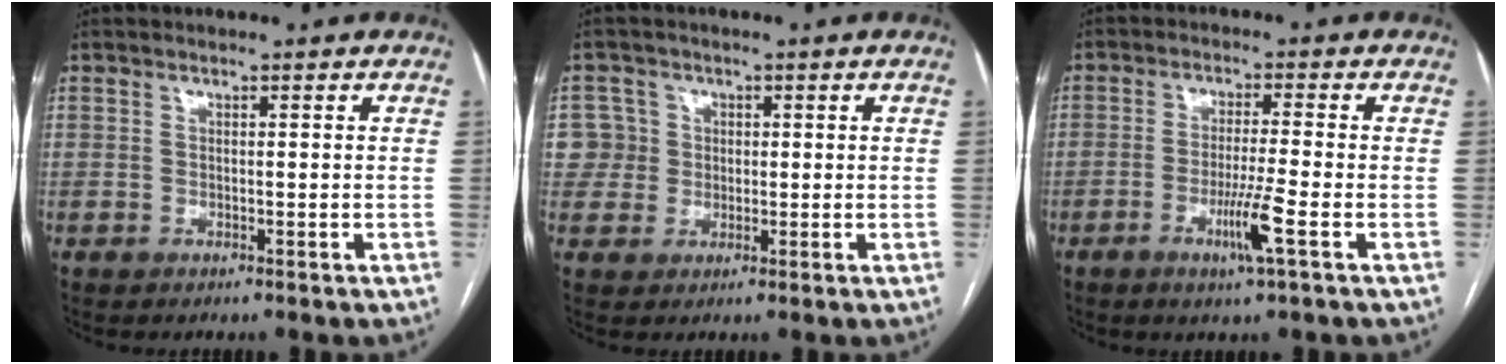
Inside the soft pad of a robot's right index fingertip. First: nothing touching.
{"total": 4.8, "force": [0.7, 4.7, -0.3], "torque": [0.022, 0.016, 0.016]}
{"total": 5.8, "force": [-2.4, -0.6, 5.2], "torque": [-0.098, -0.013, -0.046]}